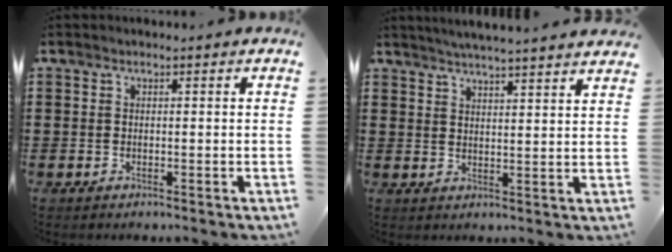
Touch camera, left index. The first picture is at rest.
{"total": 3.9, "force": [3.7, -0.8, 0.7], "torque": [-0.026, -0.017, 0.065]}